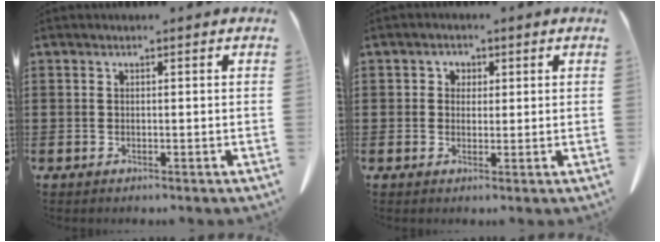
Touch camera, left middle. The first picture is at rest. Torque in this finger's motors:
{"motor_torque": [0.07, 0.39, -0.08, 0.01]}